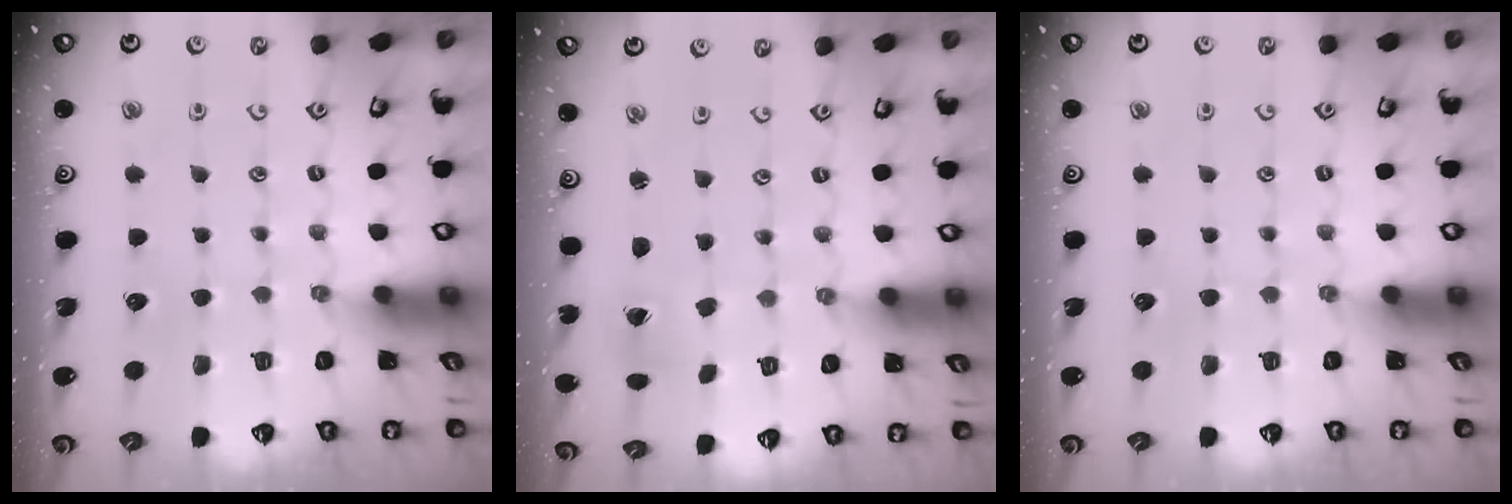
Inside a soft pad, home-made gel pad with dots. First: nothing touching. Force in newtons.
{"total": 1.3, "press": 1.3, "slide": 0.1}
{"total": 0.0}